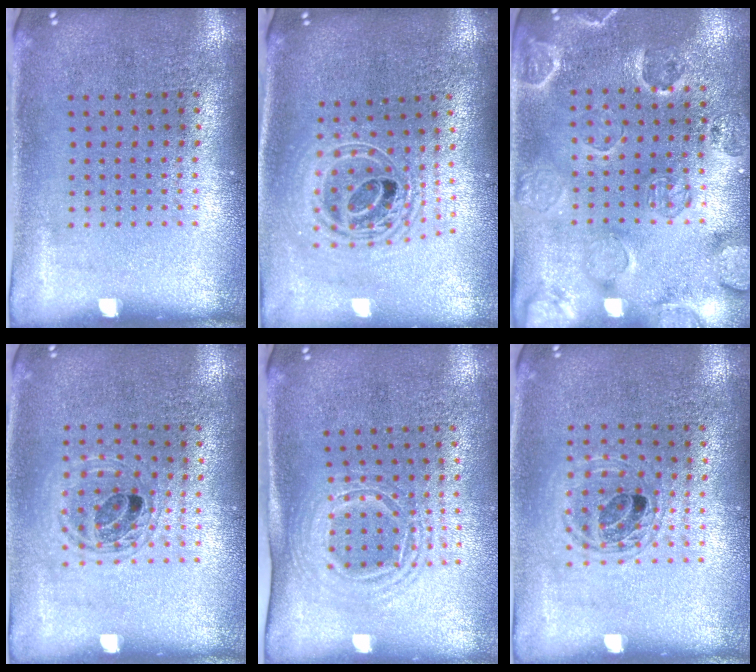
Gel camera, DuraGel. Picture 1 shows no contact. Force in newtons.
{"total": 2.1, "press": 1.6, "slide": 1.3}
{"total": 2.5, "press": 2.1, "slide": 1.3}
{"total": 1.3, "press": 1.2, "slide": 0.4}
{"total": 1.6, "press": 1.3, "slide": 1.0}
{"total": 1.3, "press": 1.2, "slide": 0.4}